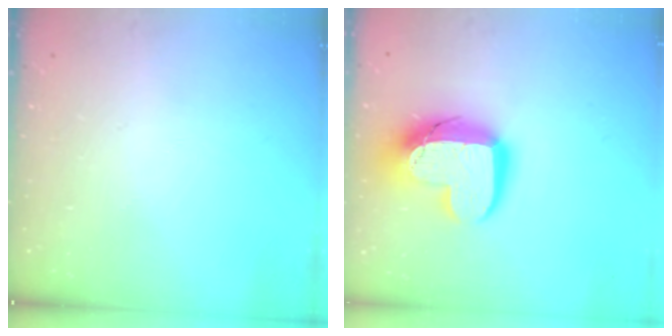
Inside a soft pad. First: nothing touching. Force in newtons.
{"total": 16.1, "press": 16.1, "slide": 1.1}